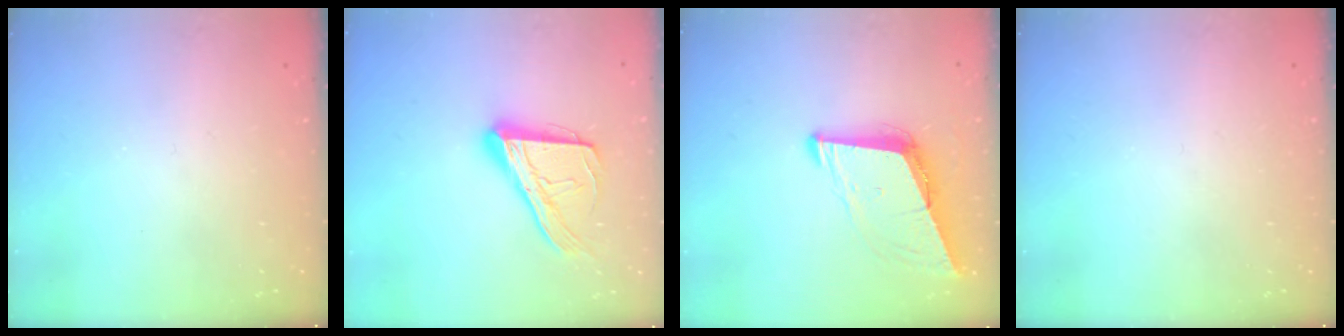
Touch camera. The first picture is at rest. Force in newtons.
{"total": 17.9, "press": 17.8, "slide": 1.6}
{"total": 9.1, "press": 8.4, "slide": 3.7}
{"total": 0.0}